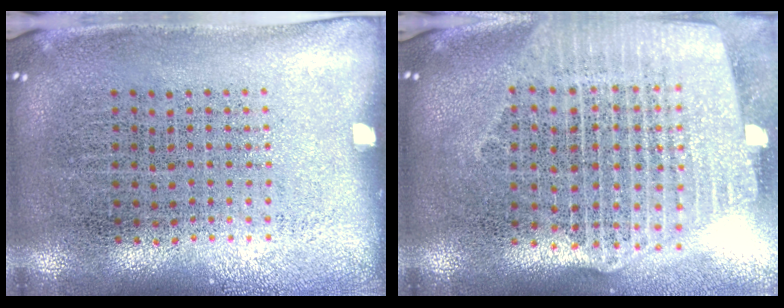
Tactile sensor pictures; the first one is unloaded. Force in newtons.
{"total": 2.5, "press": 2.1, "slide": 1.3}